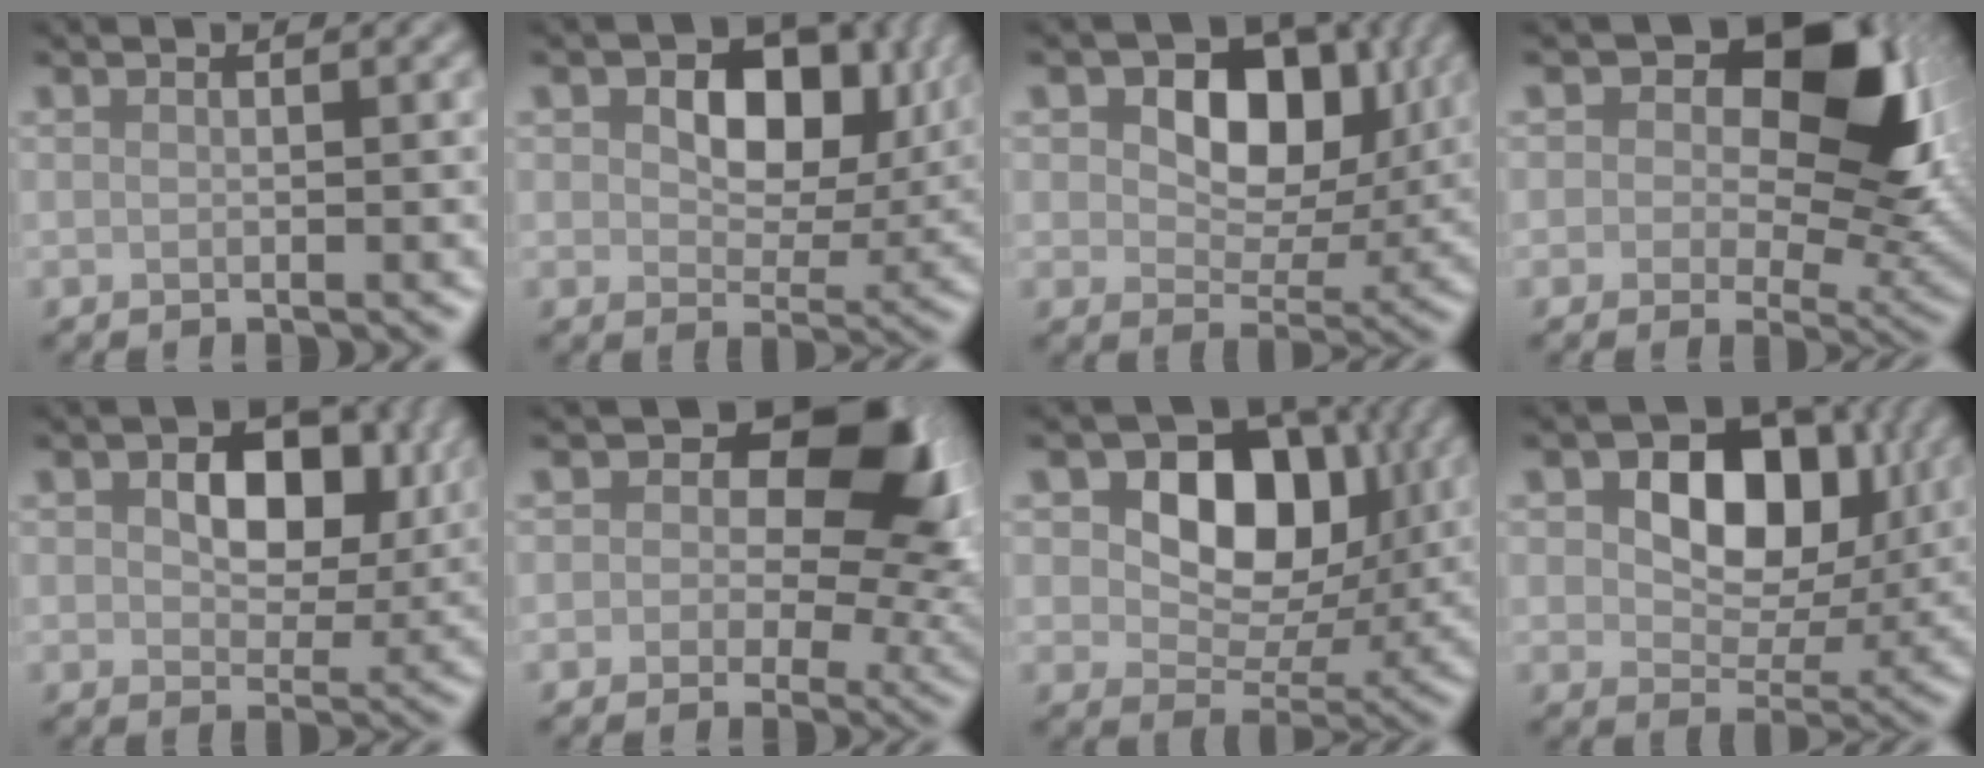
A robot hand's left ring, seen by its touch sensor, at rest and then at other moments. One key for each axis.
{"total": 7.2, "fx": 1.9, "fy": 4.7, "fz": 5.1, "tx": -0.088, "ty": -0.005, "tz": 0.038}
{"total": 7.0, "fx": 2.0, "fy": 4.8, "fz": 4.8, "tx": -0.083, "ty": -0.005, "tz": 0.036}
{"total": 10.6, "fx": 3.0, "fy": 6.6, "fz": 7.7, "tx": -0.104, "ty": -0.006, "tz": 0.053}
{"total": 6.5, "fx": 1.5, "fy": 4.2, "fz": 4.7, "tx": -0.082, "ty": -0.003, "tz": 0.032}
{"total": 9.4, "fx": 2.6, "fy": 6.0, "fz": 6.8, "tx": -0.082, "ty": 0.000, "tz": 0.045}
{"total": 8.9, "fx": 2.5, "fy": 6.2, "fz": 5.9, "tx": -0.098, "ty": 0.000, "tz": 0.041}
{"total": 8.2, "fx": 1.8, "fy": 5.6, "fz": 5.8, "tx": -0.103, "ty": 0.001, "tz": 0.035}